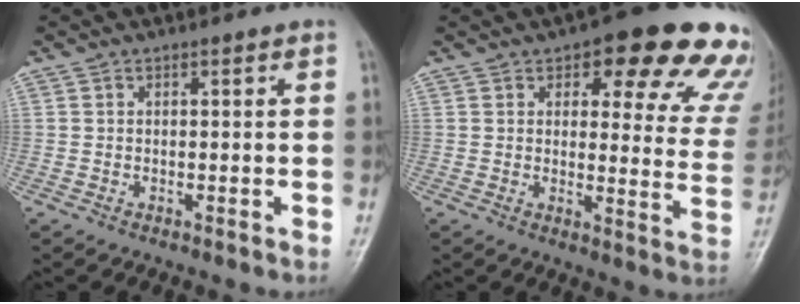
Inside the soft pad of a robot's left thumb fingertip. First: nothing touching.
{"total": 19.3, "force": [12.4, 7.2, 13.0], "torque": [-0.096, -0.046, 0.131]}